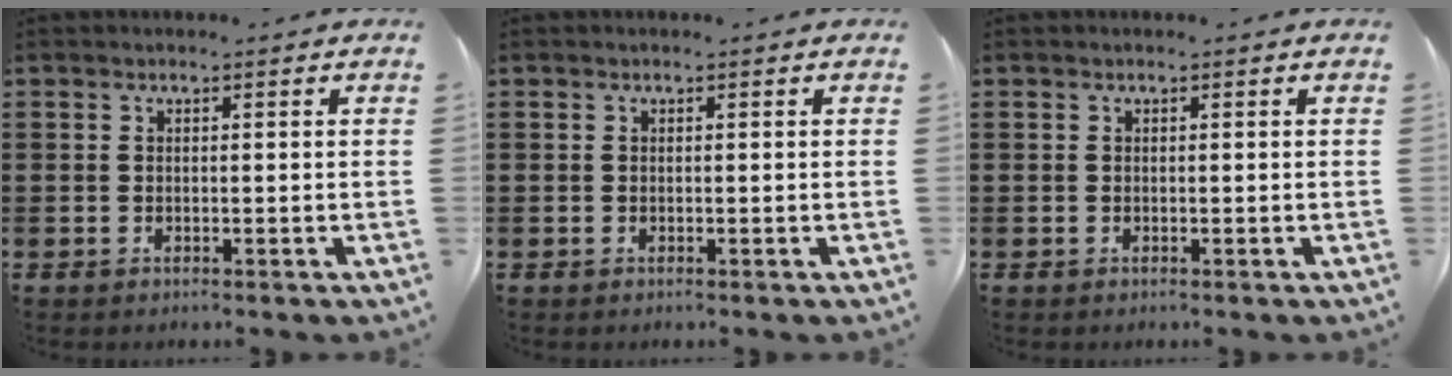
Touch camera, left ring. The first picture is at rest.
{"total": 0.0}
{"total": 0.0}